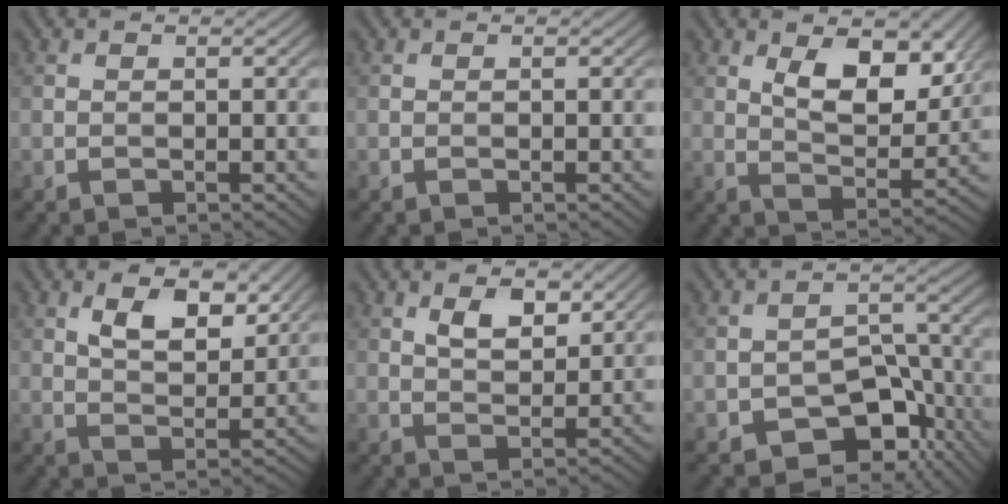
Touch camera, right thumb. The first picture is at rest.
{"total": 0.0}
{"total": 8.5, "force": [3.8, 4.1, 6.4], "torque": [-0.112, -0.009, 0.066]}
{"total": 6.4, "force": [3.4, 3.0, 4.5], "torque": [-0.083, -0.006, 0.064]}
{"total": 4.0, "force": [2.2, 1.9, 2.8], "torque": [-0.058, -0.005, 0.042]}
{"total": 9.7, "force": [-5.1, 6.0, 5.7], "torque": [-0.085, -0.014, -0.083]}